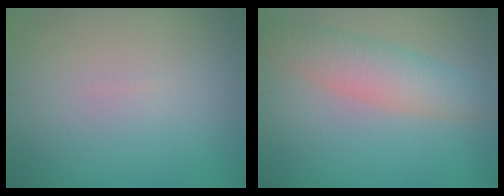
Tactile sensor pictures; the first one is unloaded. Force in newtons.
{"total": 4.4, "press": 4.4, "slide": 0.2}